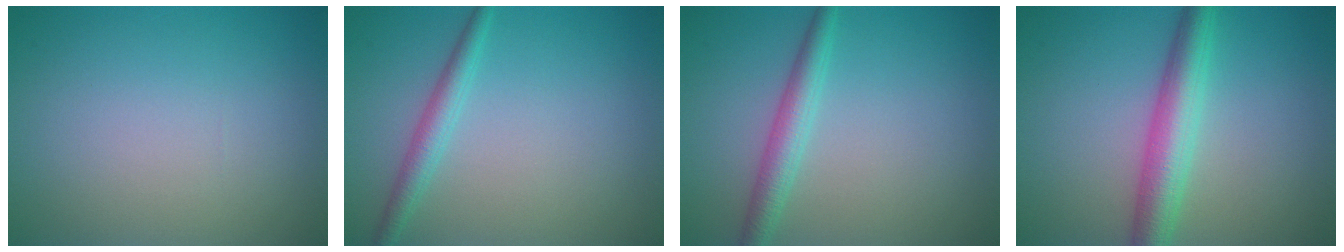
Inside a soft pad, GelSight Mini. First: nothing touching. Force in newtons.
{"total": 2.1, "press": 2.1, "slide": 0.1}
{"total": 2.7, "press": 2.7, "slide": 0.1}
{"total": 4.8, "press": 4.8, "slide": 0.1}